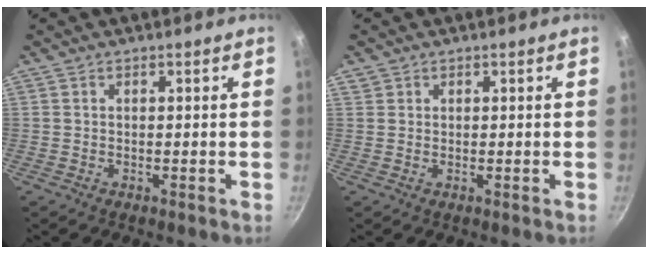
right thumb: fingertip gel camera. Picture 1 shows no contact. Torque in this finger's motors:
{"motor_torque": [-0.15, 0.31, 0.22, -0.14, -0.03]}